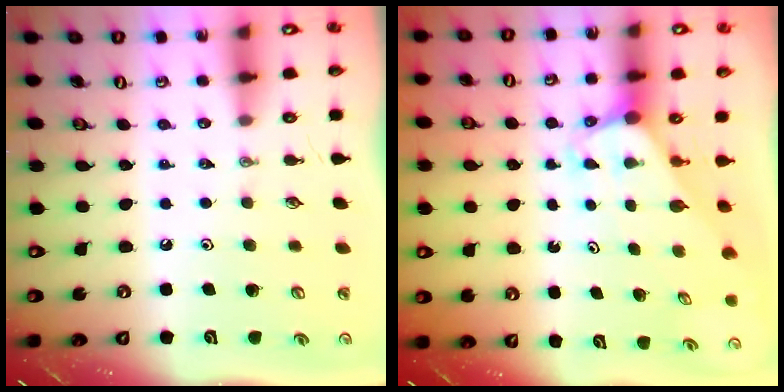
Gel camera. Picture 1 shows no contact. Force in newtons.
{"total": 3.0, "press": 3.0, "slide": 0.2}